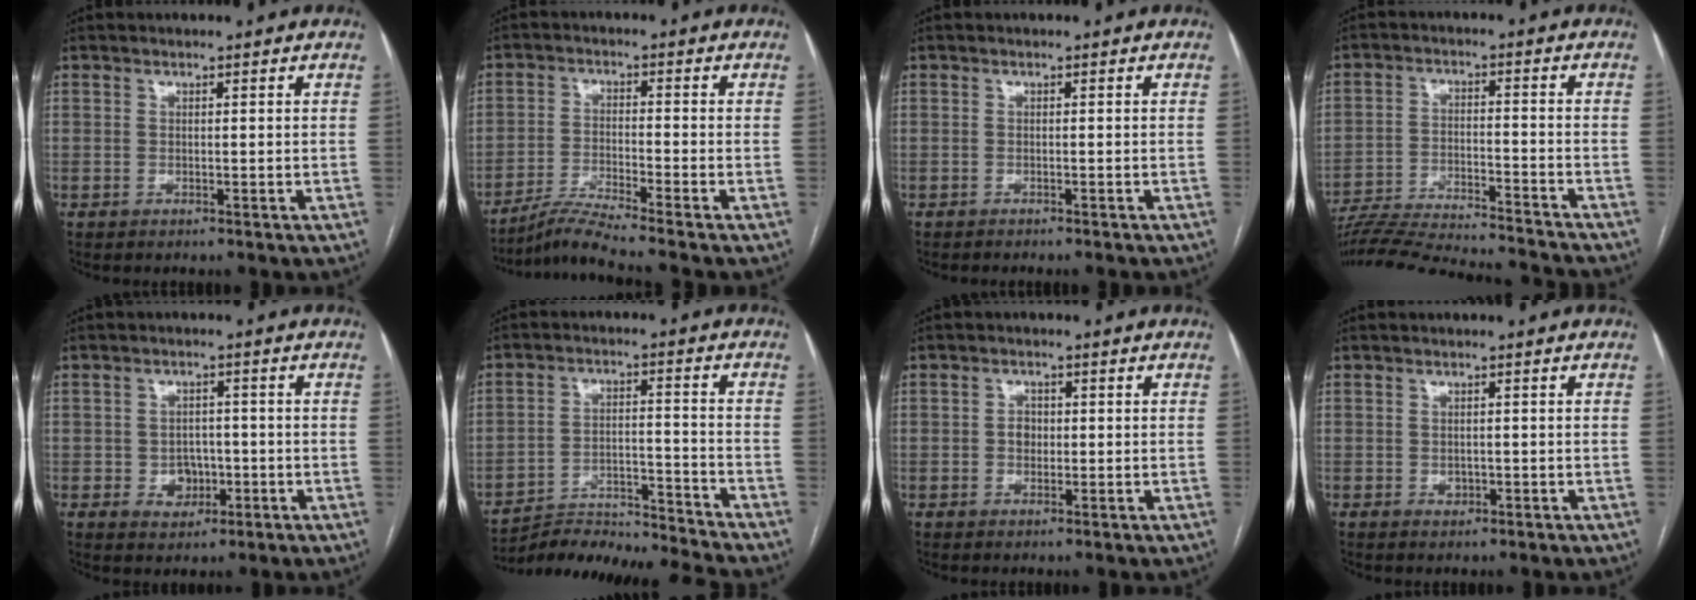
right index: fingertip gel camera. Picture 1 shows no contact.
{"total": 6.9, "force": [-6.0, -2.2, 2.4], "torque": [-0.049, -0.026, -0.113]}
{"total": 2.4, "force": [-2.2, 0.1, 0.9], "torque": [-0.014, -0.001, -0.027]}
{"total": 22.6, "force": [-21.2, 1.3, 7.7], "torque": [-0.135, -0.033, -0.306]}
{"total": 4.5, "force": [-1.1, 3.7, 2.4], "torque": [-0.033, 0.011, -0.008]}
{"total": 14.3, "force": [-14.0, -1.7, 2.1], "torque": [-0.036, 0.011, -0.229]}
{"total": 2.1, "force": [-0.1, 1.7, 1.2], "torque": [-0.018, 0.005, -0.001]}
{"total": 1.3, "force": [-0.3, 1.0, 0.6], "torque": [-0.011, 0.001, -0.001]}